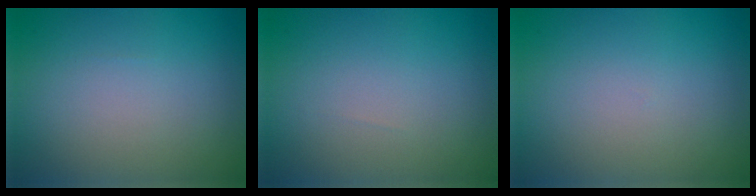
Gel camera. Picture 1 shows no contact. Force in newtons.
{"total": 0.0}
{"total": 0.0}